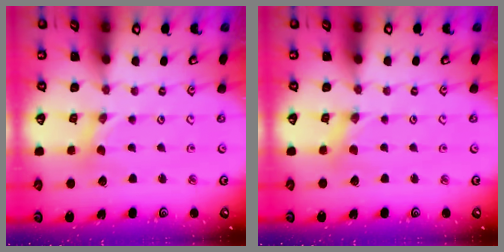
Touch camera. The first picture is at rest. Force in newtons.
{"total": 0.0}